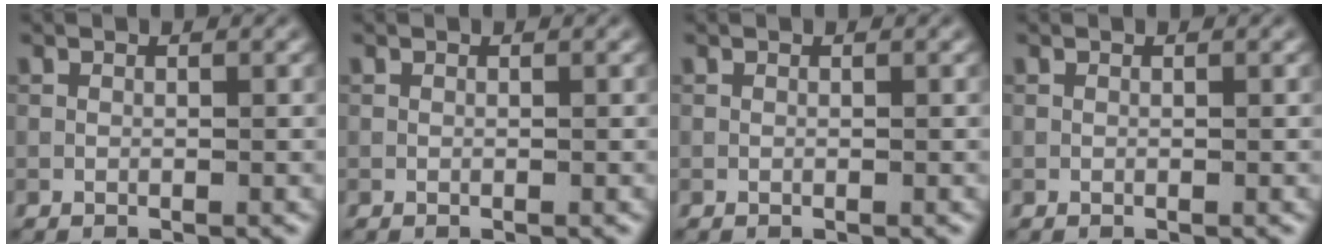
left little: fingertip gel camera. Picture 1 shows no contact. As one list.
[{"total": 0.0}, {"total": 0.0}, {"total": 0.0}]